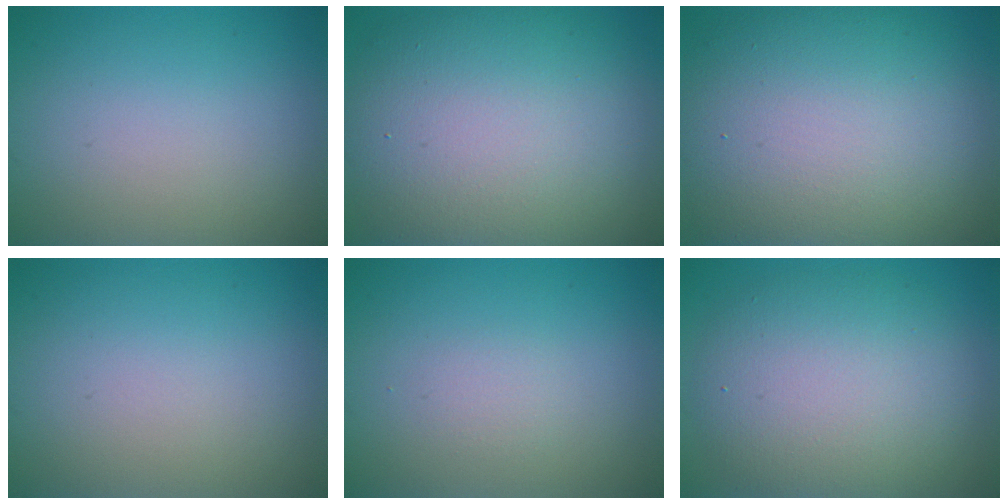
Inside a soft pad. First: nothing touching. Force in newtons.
{"total": 13.9, "press": 13.9, "slide": 0.8}
{"total": 14.8, "press": 14.8, "slide": 0.7}
{"total": 0.0}
{"total": 0.9, "press": 0.9, "slide": 0.0}
{"total": 8.0, "press": 8.0, "slide": 0.2}